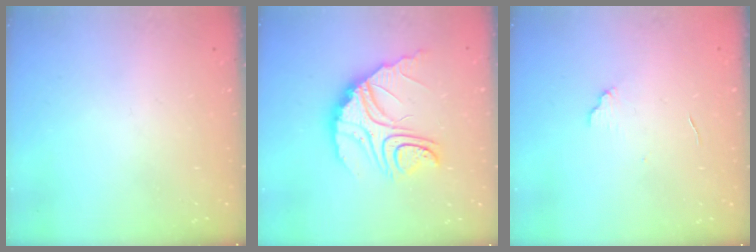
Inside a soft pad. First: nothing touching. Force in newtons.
{"total": 14.7, "press": 14.7, "slide": 1.1}
{"total": 5.4, "press": 5.4, "slide": 0.5}